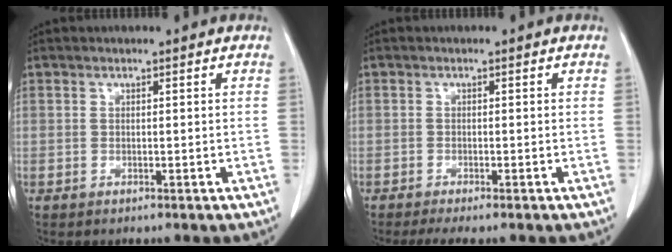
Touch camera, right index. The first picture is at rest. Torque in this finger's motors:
{"motor_torque": [0.47, -0.48, 0.18, 0.05]}